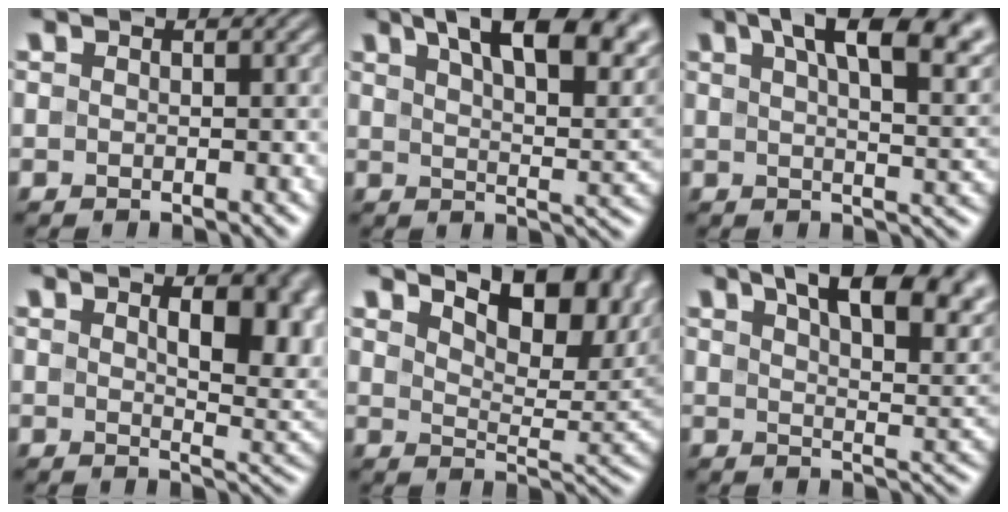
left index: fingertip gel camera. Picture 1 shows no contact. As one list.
[{"total": 12.5, "force": [7.3, 4.5, 9.1], "torque": [-0.111, 0.019, 0.105]}, {"total": 12.6, "force": [6.5, 4.8, 9.7], "torque": [-0.110, 0.026, 0.084]}, {"total": 6.8, "force": [1.9, 3.0, 5.8], "torque": [-0.077, -0.006, 0.039]}, {"total": 9.1, "force": [4.7, 3.8, 6.8], "torque": [-0.100, 0.003, 0.073]}, {"total": 11.4, "force": [6.4, 4.0, 8.4], "torque": [-0.099, 0.018, 0.092]}]